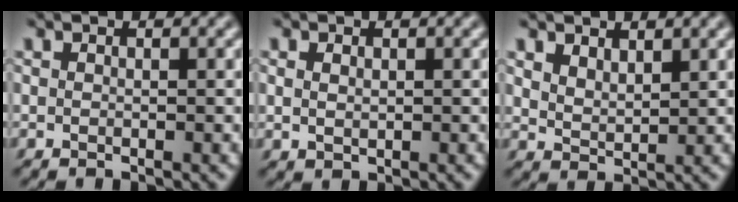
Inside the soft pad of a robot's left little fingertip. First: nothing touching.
{"total": 0.9, "force": [0.2, 0.7, 0.6], "torque": [-0.015, -0.001, 0.009]}
{"total": 2.2, "force": [1.5, 1.0, 1.2], "torque": [-0.031, -0.004, 0.034]}